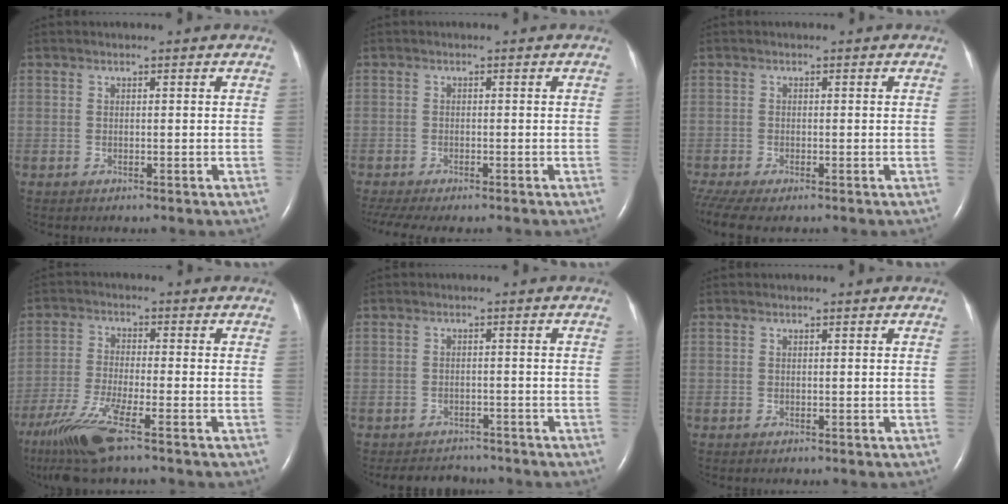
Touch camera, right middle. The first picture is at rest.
{"total": 7.5, "force": [-6.1, 1.4, 4.0], "torque": [-0.065, -0.008, -0.096]}
{"total": 6.3, "force": [-4.6, 1.8, 3.9], "torque": [-0.084, -0.010, -0.081]}
{"total": 10.0, "force": [-6.4, 0.6, 7.6], "torque": [-0.164, -0.030, -0.121]}
{"total": 5.6, "force": [-5.2, 1.9, 0.6], "torque": [-0.011, -0.002, -0.068]}
{"total": 0.0}